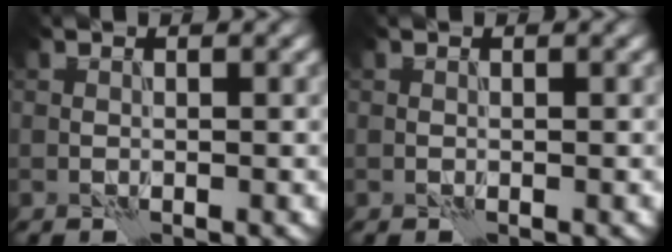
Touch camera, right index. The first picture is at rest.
{"total": 0.0}